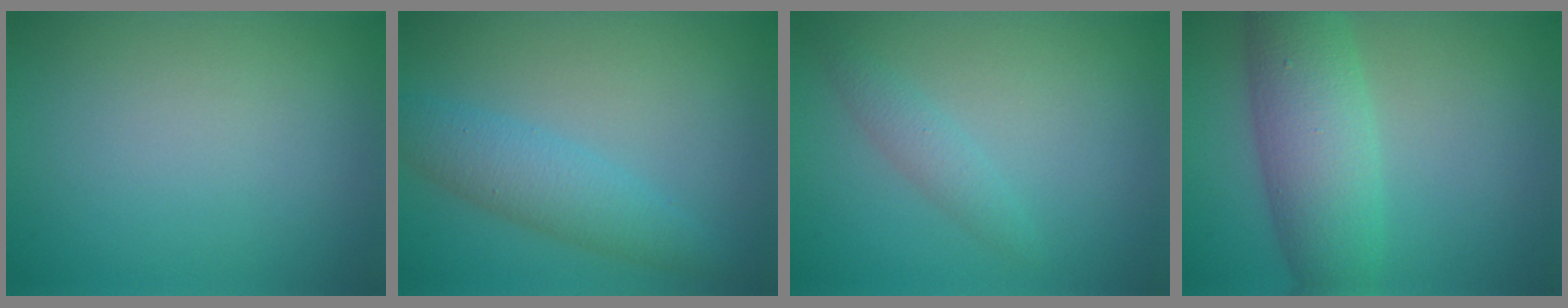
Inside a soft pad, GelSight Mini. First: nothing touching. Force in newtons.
{"total": 3.6, "press": 3.6, "slide": 0.0}
{"total": 1.5, "press": 1.5, "slide": 0.0}
{"total": 6.8, "press": 6.8, "slide": 0.2}